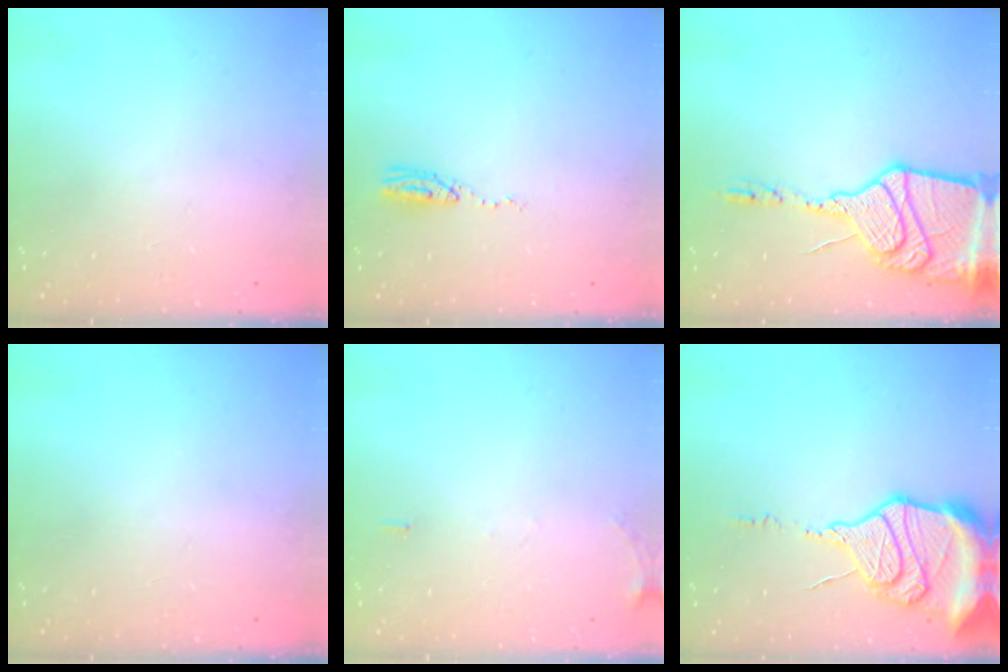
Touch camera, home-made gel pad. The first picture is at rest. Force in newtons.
{"total": 5.0, "press": 4.7, "slide": 1.5}
{"total": 24.1, "press": 21.5, "slide": 10.8}
{"total": 0.0}
{"total": 6.5, "press": 6.2, "slide": 1.8}
{"total": 18.9, "press": 18.8, "slide": 1.8}